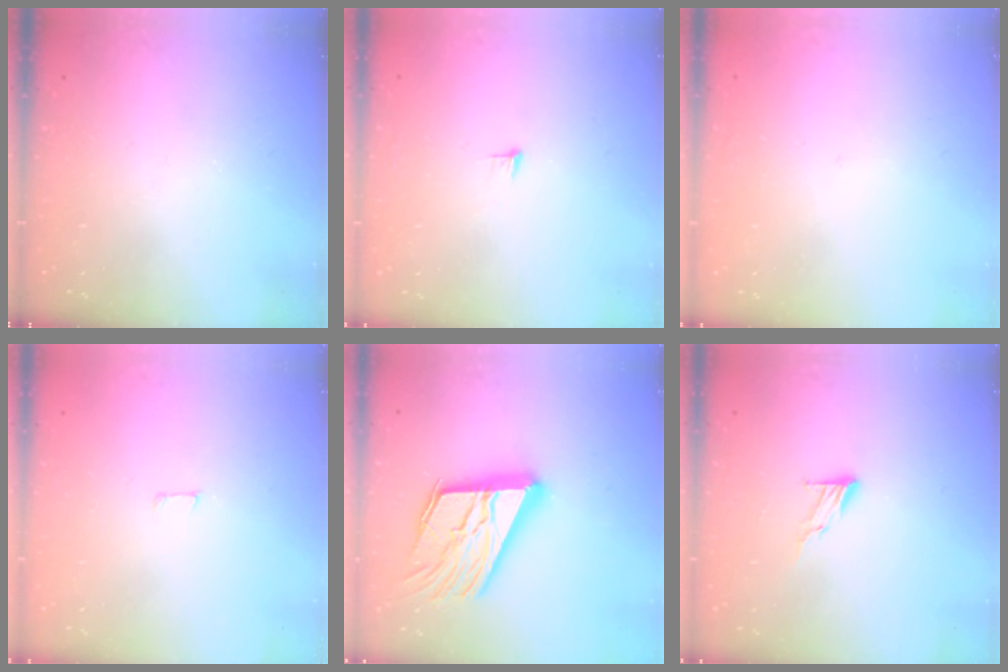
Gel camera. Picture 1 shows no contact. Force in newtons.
{"total": 5.4, "press": 5.3, "slide": 1.0}
{"total": 1.4, "press": 1.4, "slide": 0.1}
{"total": 3.2, "press": 3.2, "slide": 0.2}
{"total": 22.6, "press": 22.3, "slide": 3.2}
{"total": 6.7, "press": 6.7, "slide": 0.3}